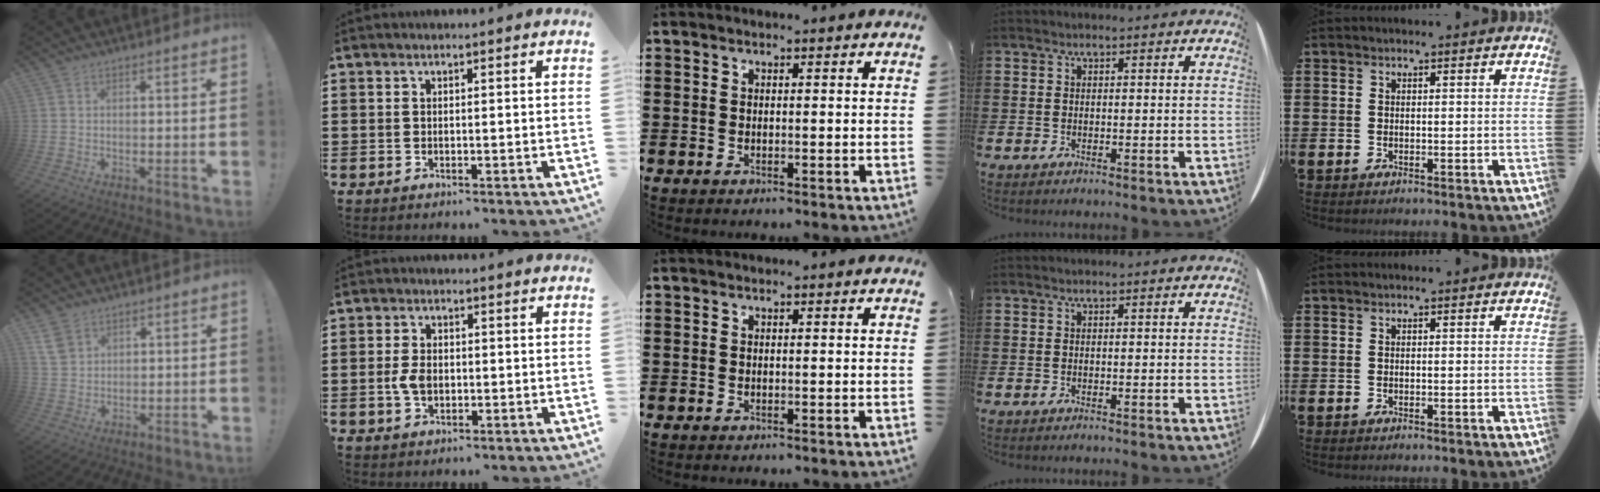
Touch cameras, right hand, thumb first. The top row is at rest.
{"thumb": {"total": 5.0, "force": [3.2, 3.2, 2.1], "torque": [-0.033, -0.014, 0.063]}, "index": {"total": 3.7, "force": [-0.4, 2.4, 2.8], "torque": [-0.069, 0.000, -0.012]}}